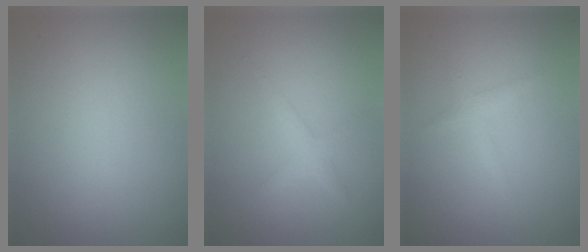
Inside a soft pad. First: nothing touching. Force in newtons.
{"total": 1.6, "press": 1.6, "slide": 0.1}
{"total": 1.2, "press": 1.2, "slide": 0.1}